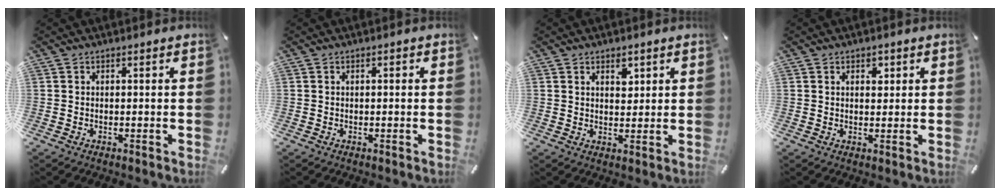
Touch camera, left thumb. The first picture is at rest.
{"total": 0.7, "force": [-0.1, 0.3, 0.6], "torque": [-0.011, 0.001, -0.002]}
{"total": 3.5, "force": [1.9, 2.4, 1.9], "torque": [-0.009, -0.010, 0.027]}
{"total": 2.6, "force": [1.0, 1.8, 1.7], "torque": [-0.014, -0.004, 0.011]}